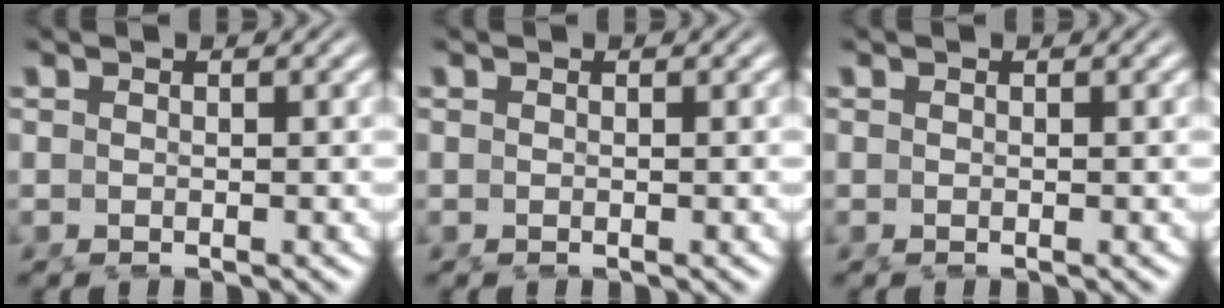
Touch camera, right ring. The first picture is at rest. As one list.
[{"total": 0.0}, {"total": 0.0}]